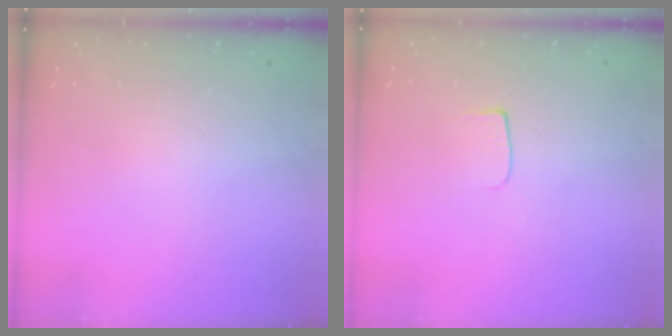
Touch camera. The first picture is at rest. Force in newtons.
{"total": 4.8, "press": 4.8, "slide": 0.6}